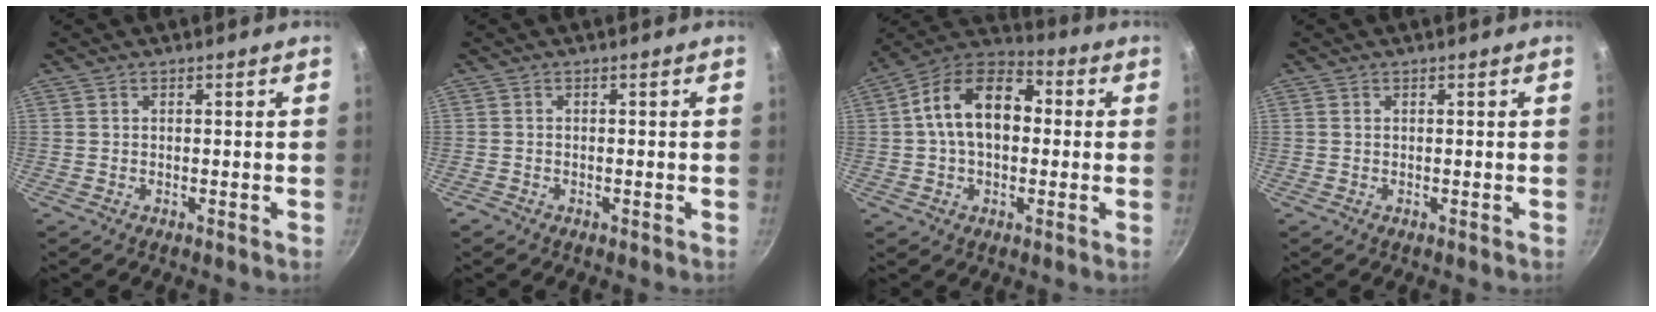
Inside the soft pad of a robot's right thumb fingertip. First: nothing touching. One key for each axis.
{"total": 0.7, "fx": -0.5, "fy": 0.4, "fz": 0.2, "tx": -0.008, "ty": 0.005, "tz": -0.011}
{"total": 15.2, "fx": 1.4, "fy": 9.9, "fz": 11.5, "tx": -0.156, "ty": 0.033, "tz": 0.001}
{"total": 0.0}